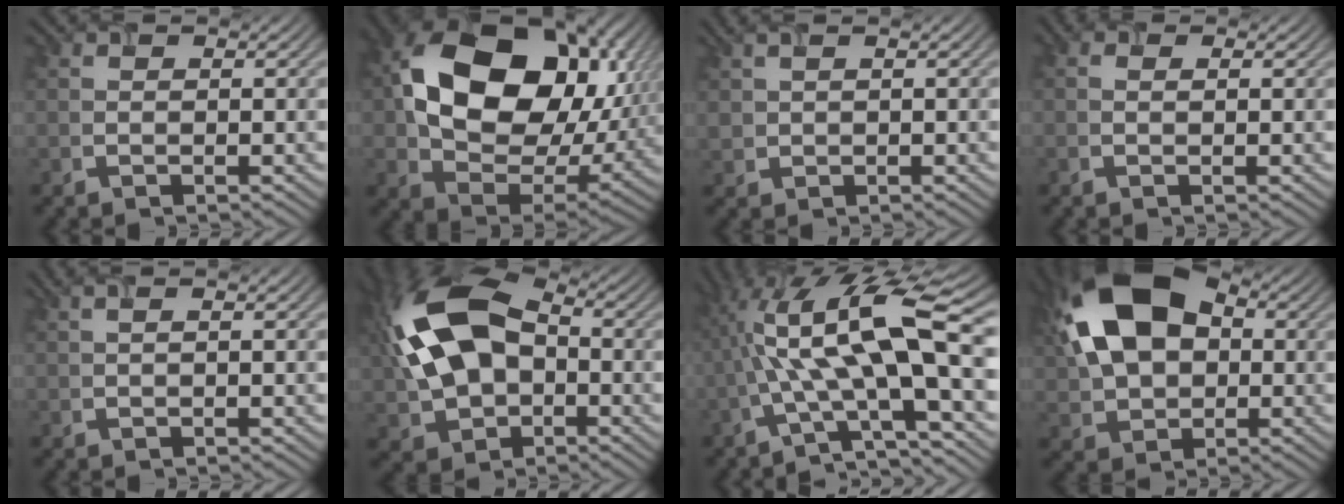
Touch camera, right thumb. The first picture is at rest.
{"total": 19.6, "force": [4.4, 14.1, 12.9], "torque": [-0.262, -0.027, 0.115]}
{"total": 2.7, "force": [1.3, 1.2, 2.0], "torque": [-0.054, 0.010, 0.030]}
{"total": 0.0}
{"total": 1.9, "force": [0.7, 0.5, 1.7], "torque": [-0.019, 0.005, -0.003]}
{"total": 16.0, "force": [0.5, 10.6, 12.0], "torque": [-0.266, 0.009, -0.004]}
{"total": 14.9, "force": [-0.2, 4.2, 14.3], "torque": [-0.246, 0.015, -0.006]}
{"total": 14.9, "force": [2.7, 10.1, 10.7], "torque": [-0.219, 0.018, 0.038]}